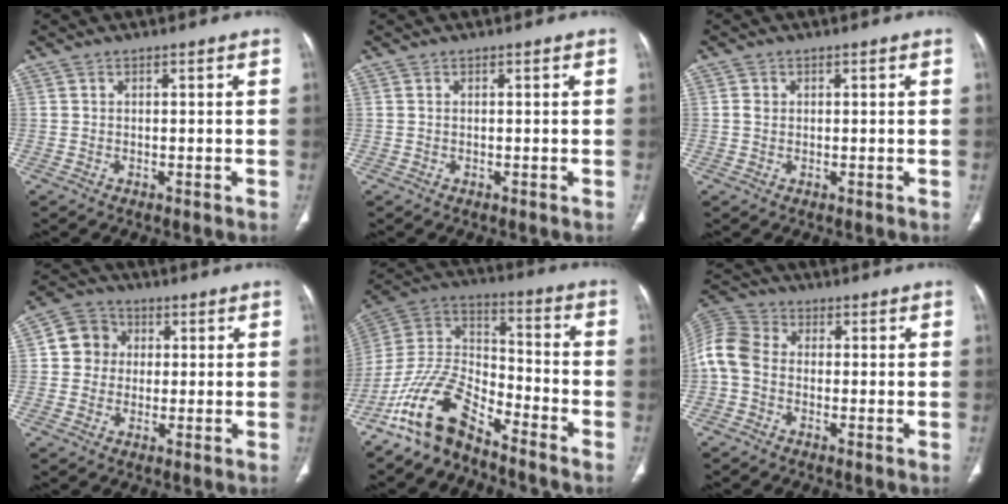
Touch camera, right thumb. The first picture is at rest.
{"total": 0.0}
{"total": 1.4, "force": [0.2, 1.2, 0.6], "torque": [-0.009, 0.001, 0.006]}
{"total": 7.1, "force": [1.0, 6.6, 2.4], "torque": [-0.014, 0.012, 0.007]}
{"total": 13.5, "force": [-10.3, 5.1, 7.0], "torque": [-0.131, 0.085, -0.205]}
{"total": 7.5, "force": [-0.7, 5.5, 5.0], "torque": [-0.106, 0.019, -0.030]}